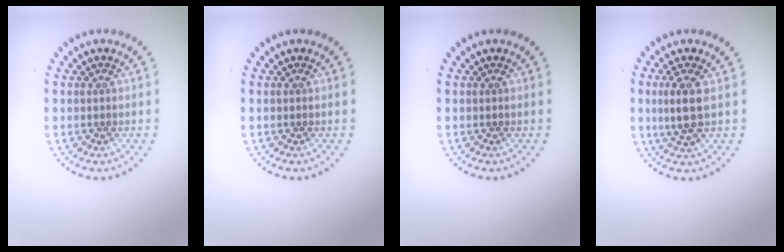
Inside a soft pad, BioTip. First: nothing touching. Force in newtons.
{"total": 0.0}
{"total": 0.0}
{"total": 2.9, "press": 2.7, "slide": 1.1}